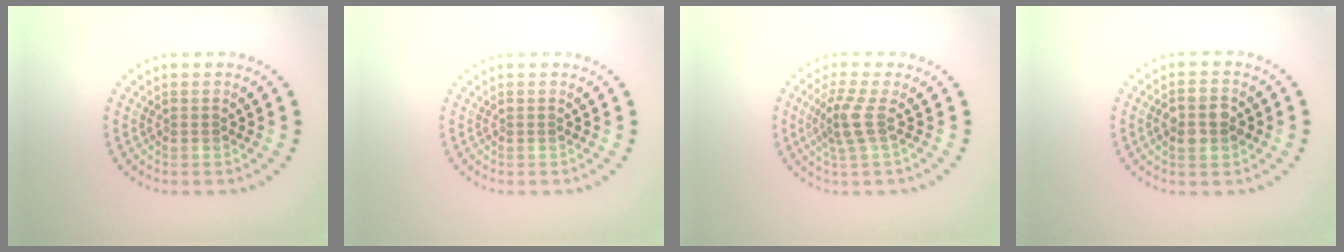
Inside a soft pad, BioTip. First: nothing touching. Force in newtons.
{"total": 0.0}
{"total": 2.7, "press": 2.0, "slide": 1.7}
{"total": 3.0, "press": 3.0, "slide": 0.1}